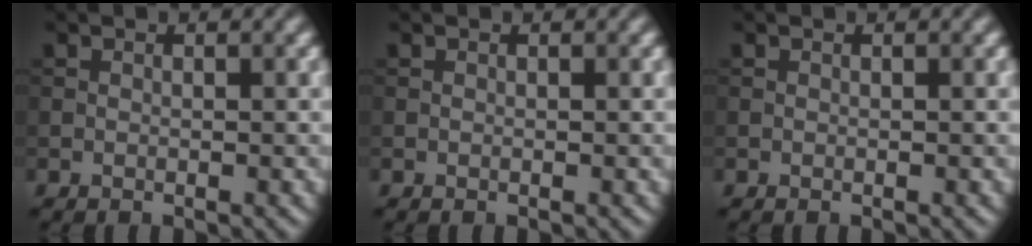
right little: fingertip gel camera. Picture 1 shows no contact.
{"total": 0.0}
{"total": 0.0}